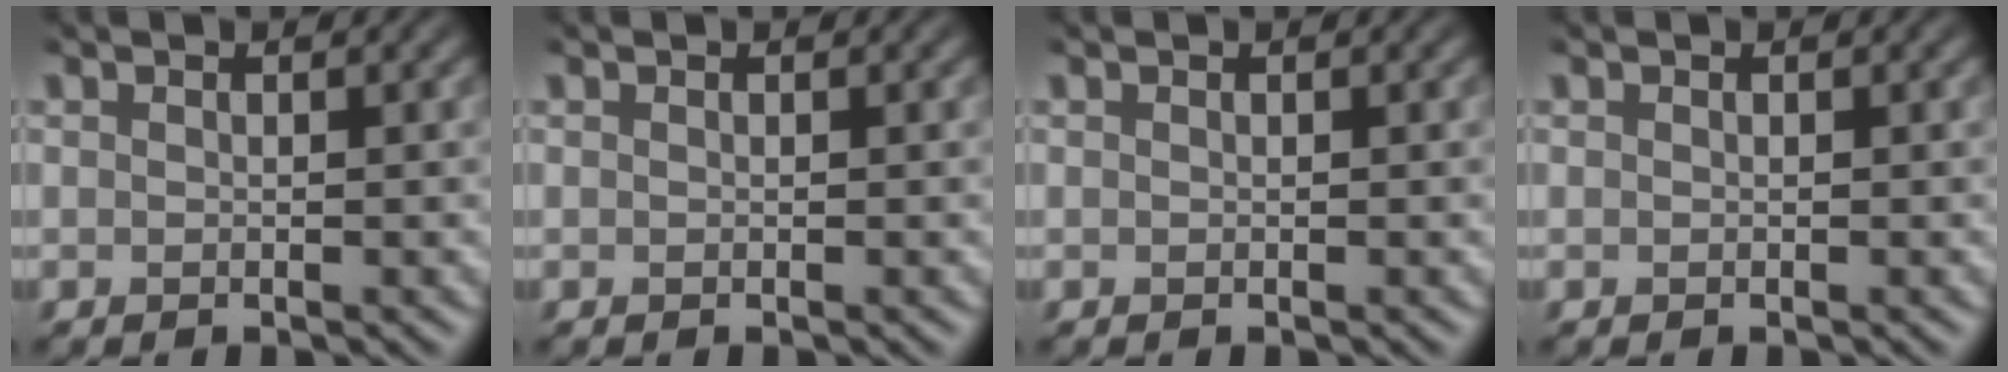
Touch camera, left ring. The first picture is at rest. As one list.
[{"total": 0.0}, {"total": 0.0}, {"total": 0.0}]